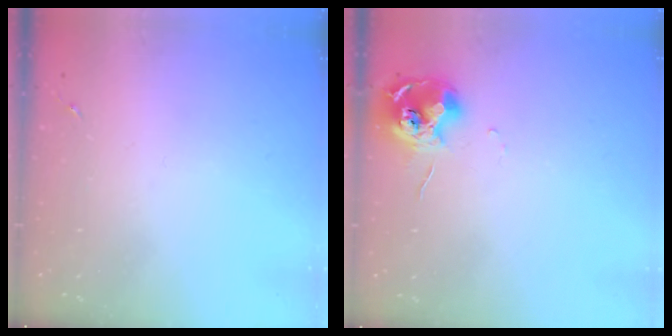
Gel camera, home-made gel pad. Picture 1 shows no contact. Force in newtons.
{"total": 11.7, "press": 11.6, "slide": 1.0}